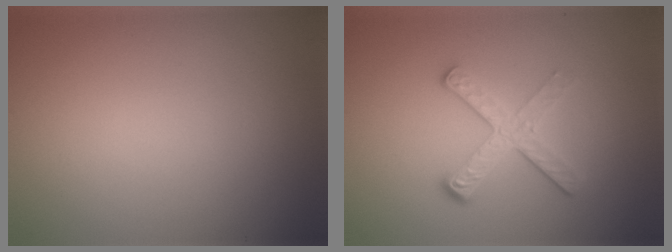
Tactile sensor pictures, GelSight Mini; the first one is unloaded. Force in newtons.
{"total": 4.2, "press": 2.7, "slide": 3.3}